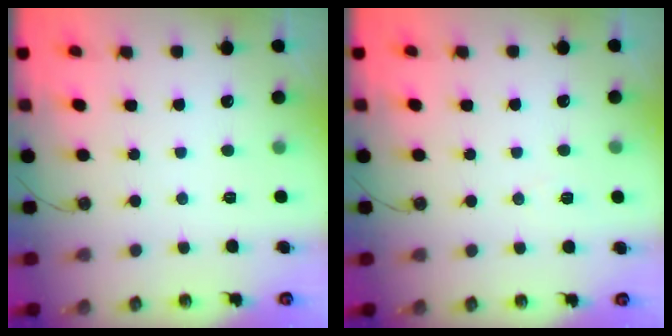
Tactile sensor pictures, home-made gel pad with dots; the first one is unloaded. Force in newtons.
{"total": 6.6, "press": 4.9, "slide": 4.4}